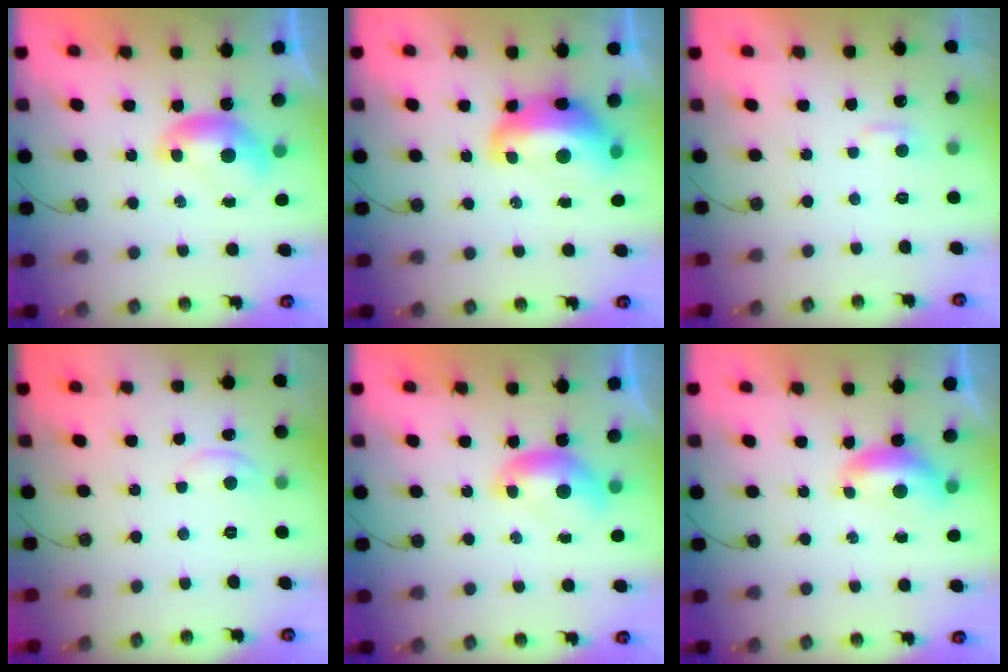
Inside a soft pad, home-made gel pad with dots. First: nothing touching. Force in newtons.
{"total": 7.7, "press": 7.6, "slide": 1.3}
{"total": 2.4, "press": 2.3, "slide": 0.5}
{"total": 1.3, "press": 1.2, "slide": 0.2}
{"total": 0.0}
{"total": 0.6, "press": 0.0, "slide": 0.6}